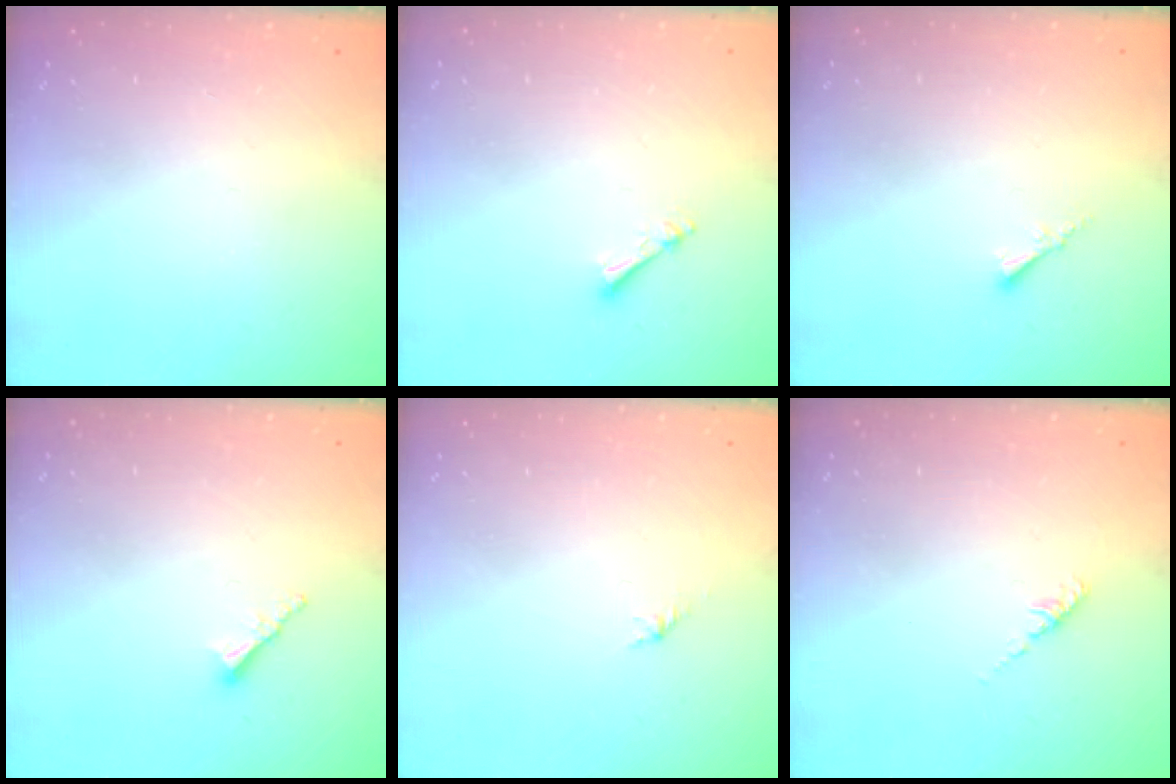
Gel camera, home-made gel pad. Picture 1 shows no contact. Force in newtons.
{"total": 2.5, "press": 2.5, "slide": 0.4}
{"total": 1.8, "press": 1.7, "slide": 0.3}
{"total": 2.5, "press": 2.5, "slide": 0.3}
{"total": 1.7, "press": 1.6, "slide": 0.7}
{"total": 2.2, "press": 2.1, "slide": 0.6}